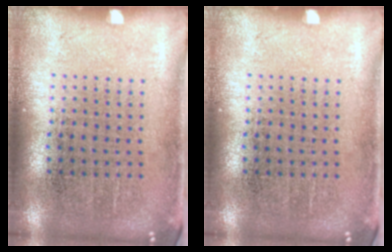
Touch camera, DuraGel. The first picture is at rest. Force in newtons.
{"total": 0.0}